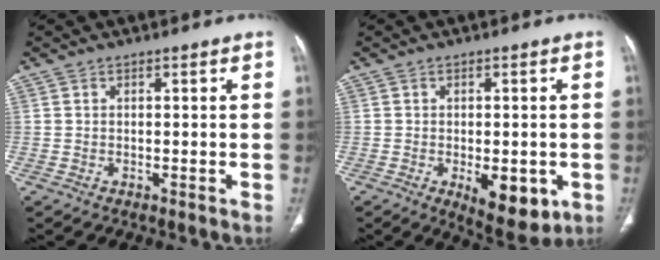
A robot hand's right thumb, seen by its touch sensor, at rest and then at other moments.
{"total": 9.3, "force": [-2.7, 4.4, 7.7], "torque": [-0.089, -0.009, -0.025]}